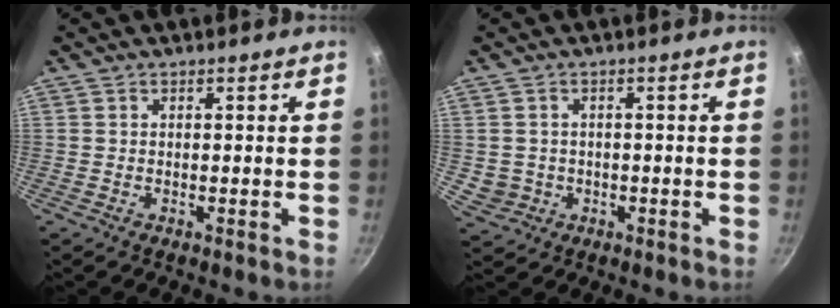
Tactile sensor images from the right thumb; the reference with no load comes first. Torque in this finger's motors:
{"motor_torque": [0.25, 0.05, -0.20, 0.06, -0.05]}